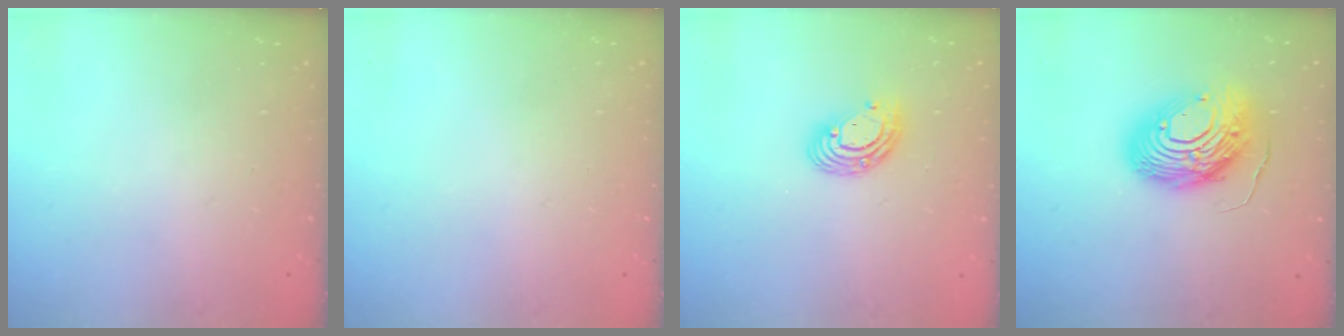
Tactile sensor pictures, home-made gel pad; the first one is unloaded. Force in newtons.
{"total": 0.0}
{"total": 8.4, "press": 8.3, "slide": 1.1}
{"total": 14.3, "press": 14.3, "slide": 1.4}